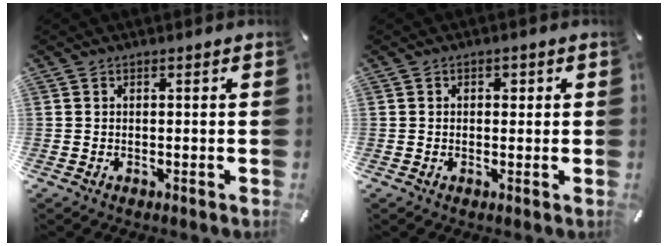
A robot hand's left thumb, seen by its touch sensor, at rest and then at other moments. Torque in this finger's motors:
{"motor_torque": [0.19, -0.18, 0.22, 0.04, -0.02]}